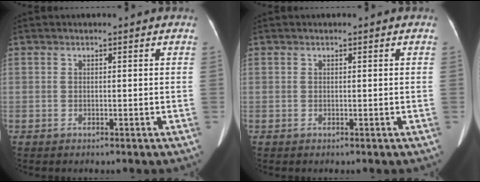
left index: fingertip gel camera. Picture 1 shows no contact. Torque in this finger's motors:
{"motor_torque": [-0.12, -0.05, -0.04, 0.00]}